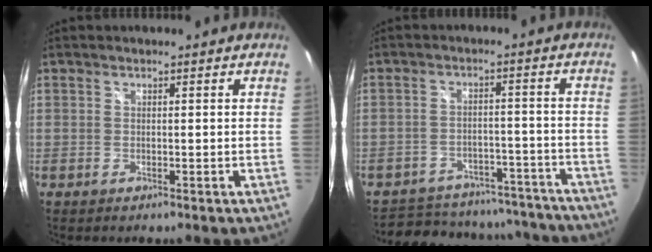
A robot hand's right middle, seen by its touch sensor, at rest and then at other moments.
{"total": 22.6, "force": [-19.5, 9.0, 7.1], "torque": [-0.150, 0.031, -0.234]}